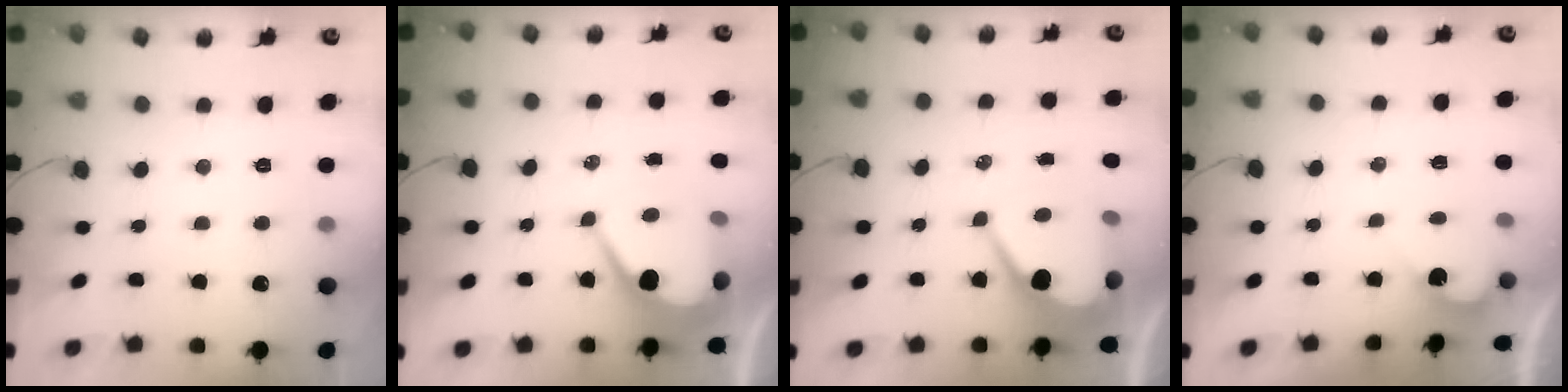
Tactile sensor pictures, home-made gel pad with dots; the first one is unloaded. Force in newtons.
{"total": 10.0, "press": 9.9, "slide": 0.9}
{"total": 10.7, "press": 10.7, "slide": 0.8}
{"total": 2.7, "press": 2.7, "slide": 0.1}